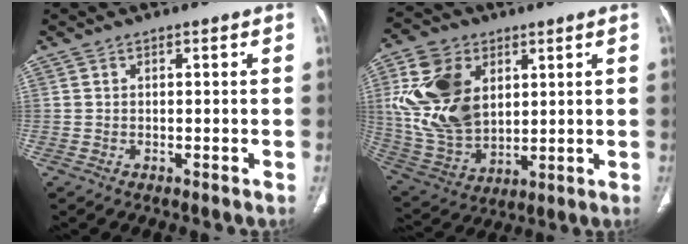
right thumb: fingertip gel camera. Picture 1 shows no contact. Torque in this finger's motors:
{"motor_torque": [0.26, 0.35, 0.85, 1.23, 0.41]}